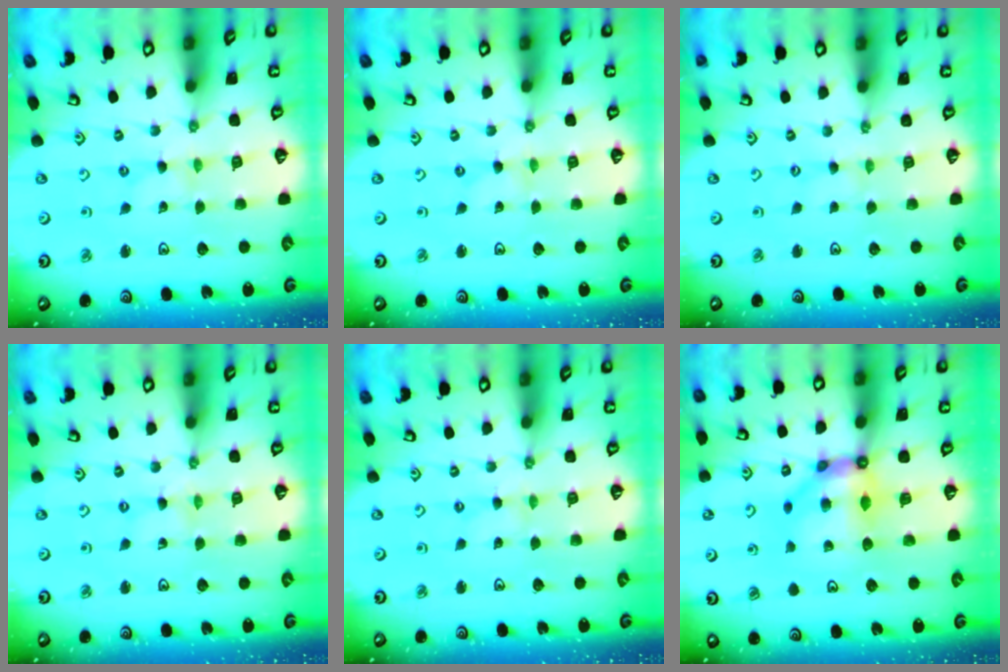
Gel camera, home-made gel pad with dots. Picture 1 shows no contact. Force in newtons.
{"total": 0.0}
{"total": 0.0}
{"total": 0.0}
{"total": 1.2, "press": 1.1, "slide": 0.3}
{"total": 9.4, "press": 9.4, "slide": 0.6}